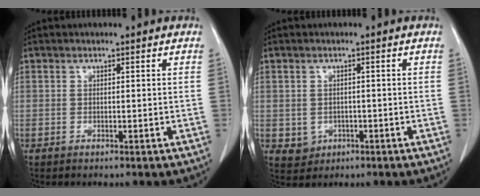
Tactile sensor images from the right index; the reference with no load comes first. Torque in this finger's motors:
{"motor_torque": [-0.04, 0.00, -0.20, -0.10]}